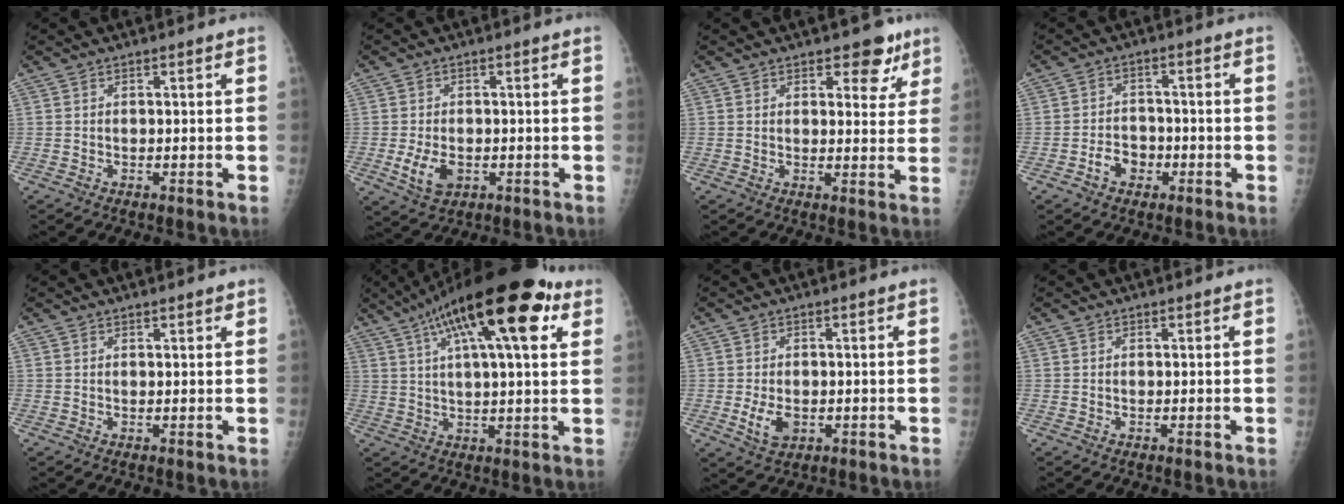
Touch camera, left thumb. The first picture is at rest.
{"total": 5.8, "force": [-1.5, 3.7, 4.2], "torque": [-0.075, -0.003, -0.020]}
{"total": 6.3, "force": [4.0, 3.4, 3.5], "torque": [-0.008, -0.018, 0.048]}
{"total": 4.8, "force": [-2.2, 3.7, 2.2], "torque": [-0.016, 0.024, -0.039]}
{"total": 1.1, "force": [0.8, 0.2, 0.7], "torque": [-0.008, -0.003, 0.011]}
{"total": 23.1, "force": [10.8, 6.8, 19.2], "torque": [-0.303, 0.012, 0.166]}
{"total": 4.7, "force": [-1.0, 3.0, 3.5], "torque": [-0.061, -0.005, -0.013]}
{"total": 0.0}